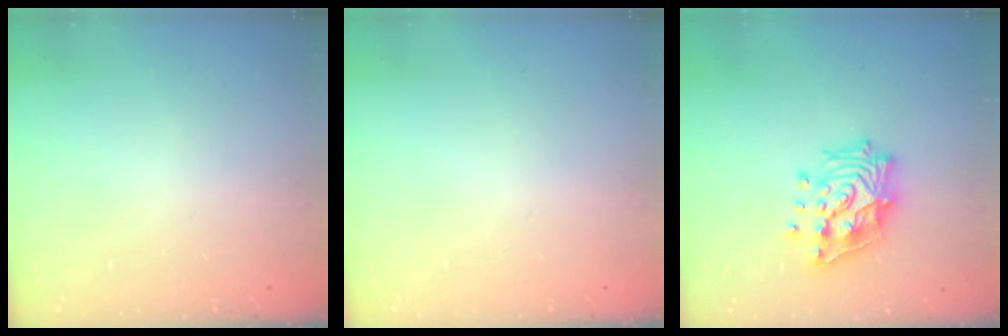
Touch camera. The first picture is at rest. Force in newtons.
{"total": 0.0}
{"total": 18.9, "press": 18.7, "slide": 2.6}